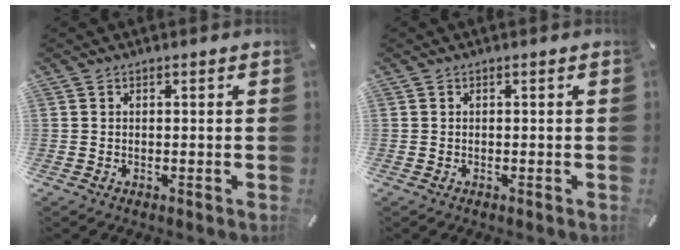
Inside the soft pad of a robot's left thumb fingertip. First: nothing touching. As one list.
[{"total": 0.0}]